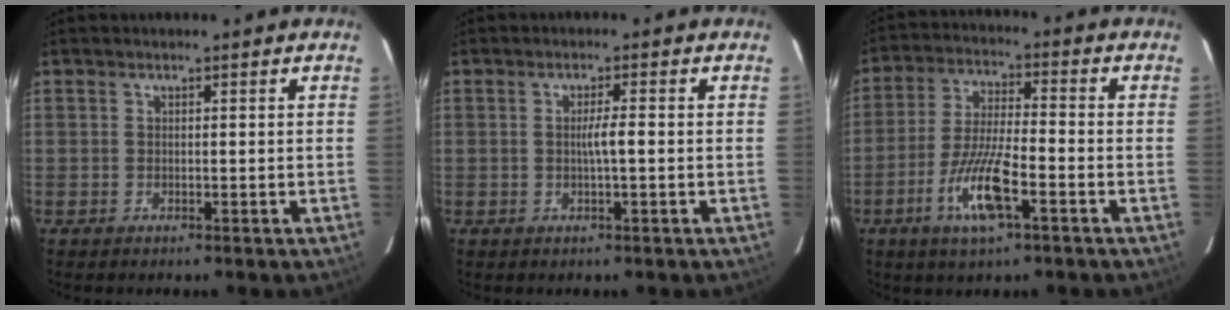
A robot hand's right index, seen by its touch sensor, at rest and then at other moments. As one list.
[{"total": 2.4, "force": [-0.2, -0.1, 2.3], "torque": [-0.043, 0.000, -0.004]}, {"total": 10.3, "force": [-4.5, 1.7, 9.1], "torque": [-0.180, -0.010, -0.083]}]